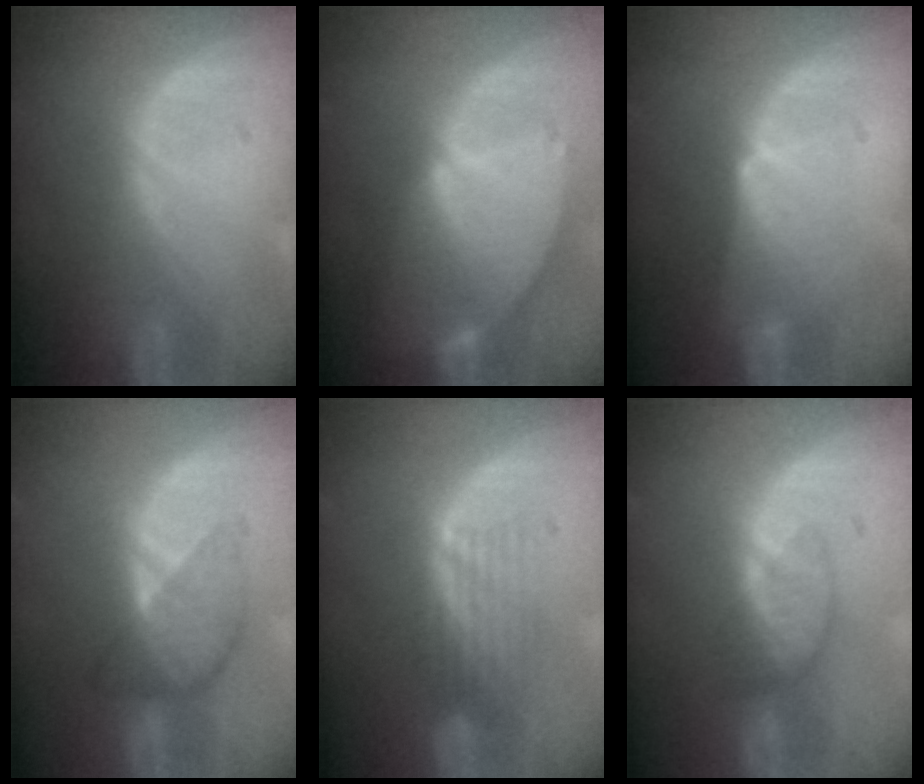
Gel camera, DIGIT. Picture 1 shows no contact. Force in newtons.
{"total": 9.1, "press": 7.8, "slide": 4.7}
{"total": 5.8, "press": 5.4, "slide": 2.1}
{"total": 5.5, "press": 5.4, "slide": 0.4}
{"total": 4.6, "press": 4.0, "slide": 2.4}
{"total": 3.8, "press": 3.5, "slide": 1.6}